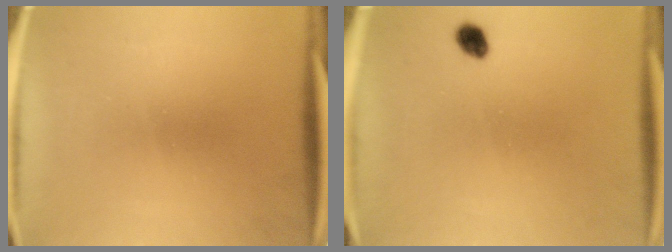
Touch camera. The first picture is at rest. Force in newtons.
{"total": 2.0}